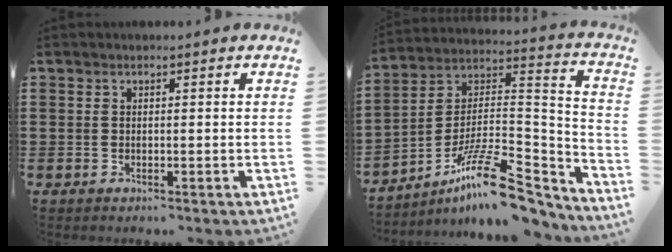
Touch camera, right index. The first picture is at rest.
{"total": 14.4, "force": [-9.9, 4.0, 9.7], "torque": [-0.171, 0.027, -0.179]}